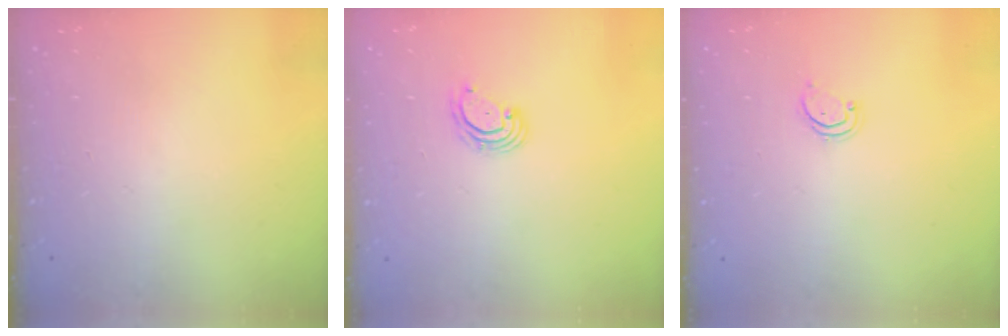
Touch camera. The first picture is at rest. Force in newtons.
{"total": 2.9, "press": 2.9, "slide": 0.1}
{"total": 1.9, "press": 1.9, "slide": 0.2}